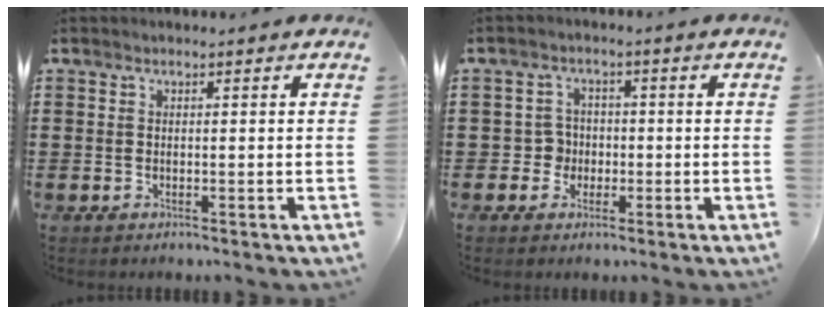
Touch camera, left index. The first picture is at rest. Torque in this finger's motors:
{"motor_torque": [-0.40, 0.60, 0.02, -0.01]}